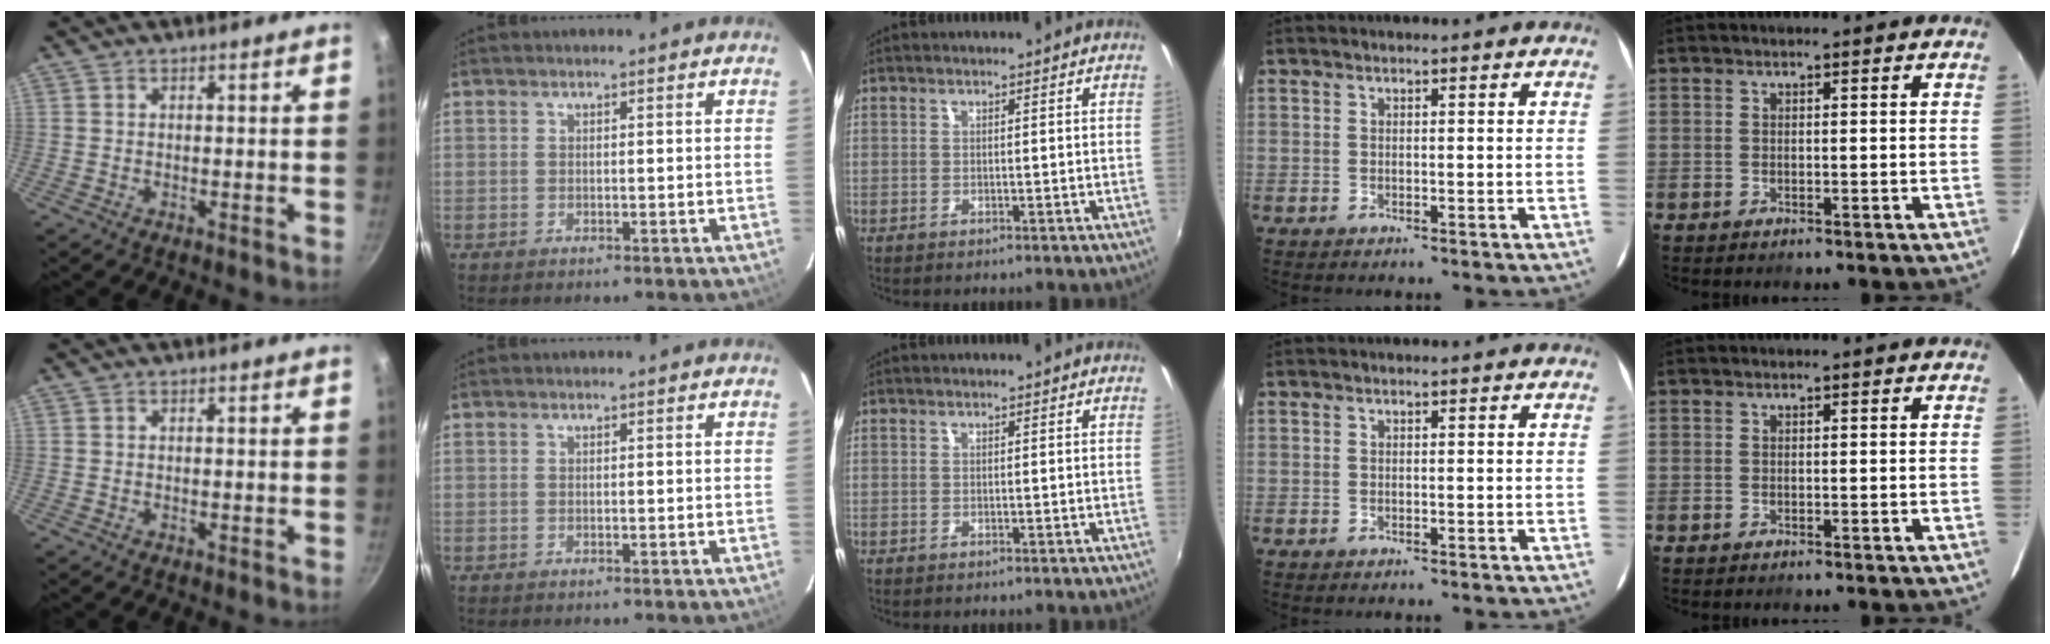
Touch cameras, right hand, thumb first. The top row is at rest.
{}